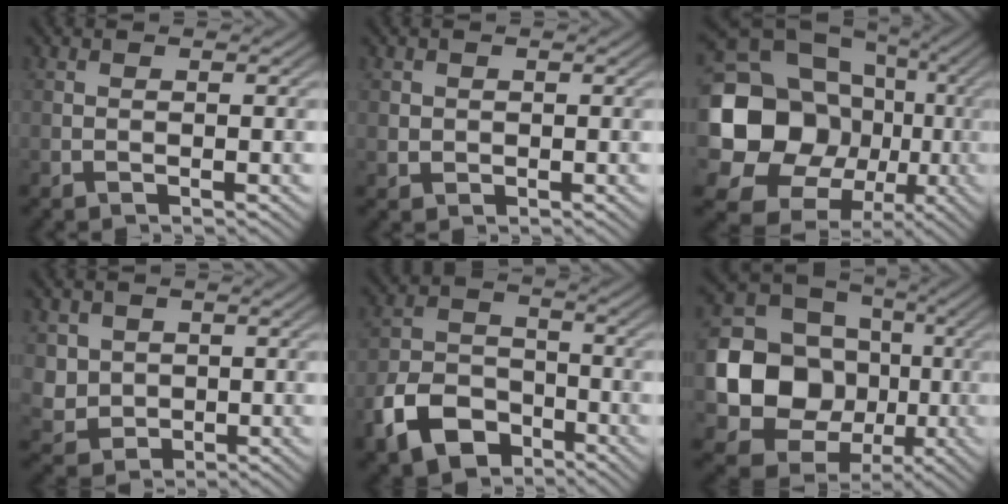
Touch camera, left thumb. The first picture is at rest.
{"total": 1.6, "force": [0.1, 1.6, 0.4], "torque": [-0.009, -0.008, 0.003]}
{"total": 23.4, "force": [-1.3, 20.6, 10.9], "torque": [-0.235, -0.025, -0.056]}
{"total": 4.5, "force": [1.3, 4.1, 1.3], "torque": [-0.057, -0.020, 0.041]}
{"total": 9.6, "force": [-5.4, 6.3, 4.9], "torque": [-0.115, -0.013, -0.116]}
{"total": 16.3, "force": [-1.4, 14.3, 7.7], "torque": [-0.188, -0.026, -0.040]}